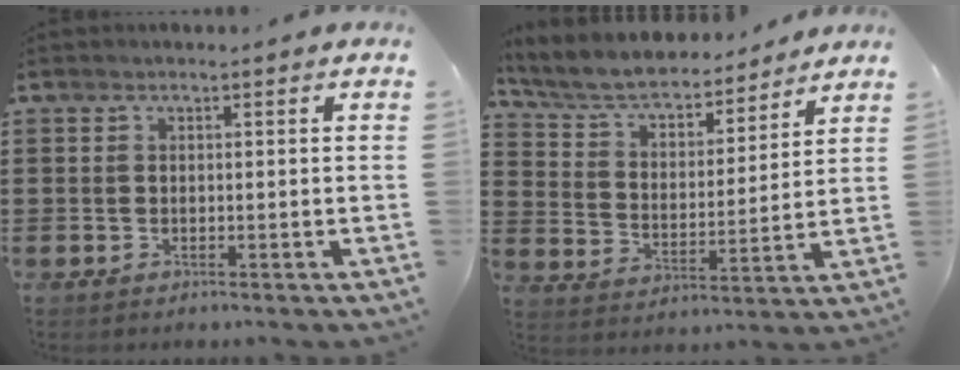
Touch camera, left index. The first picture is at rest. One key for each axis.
{"total": 6.0, "fx": 5.4, "fy": 1.5, "fz": 2.0, "tx": -0.066, "ty": -0.035, "tz": 0.089}